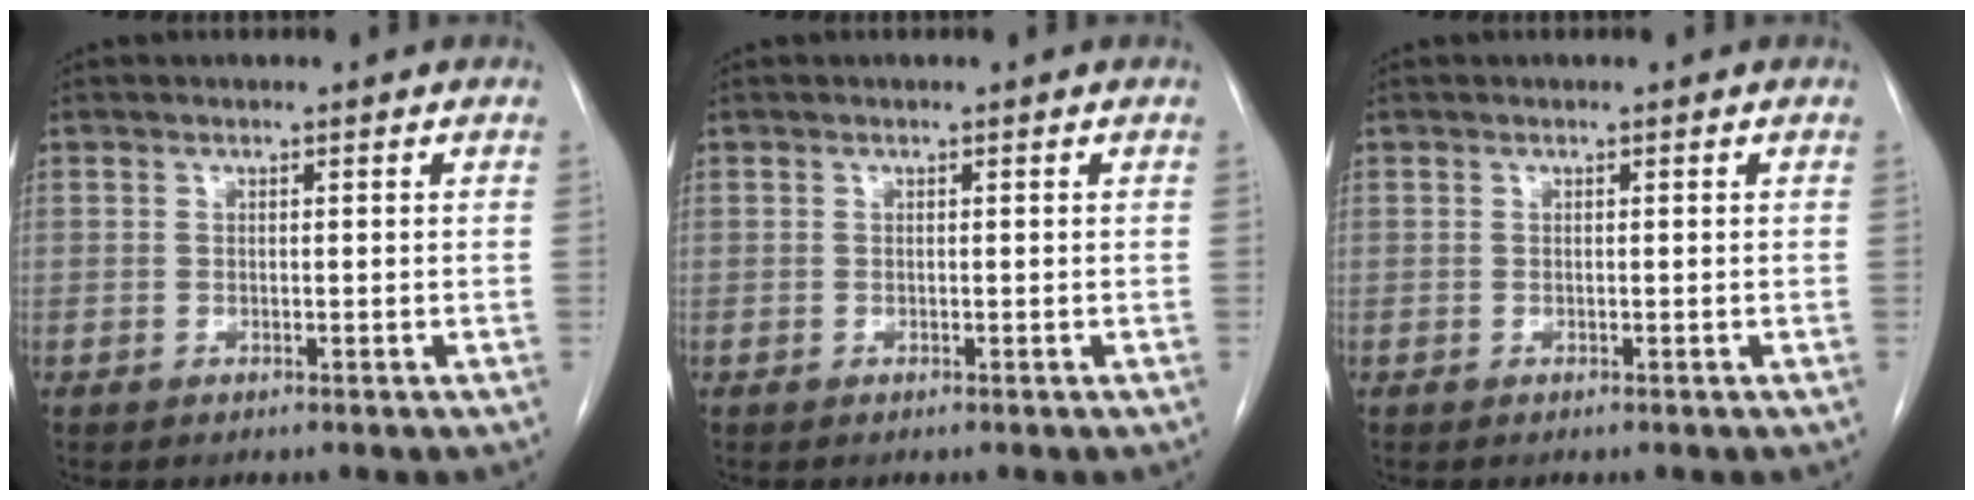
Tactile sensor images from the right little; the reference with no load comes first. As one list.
[{"total": 0.0}, {"total": 0.0}]